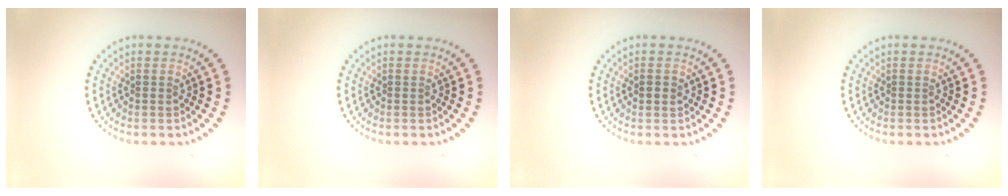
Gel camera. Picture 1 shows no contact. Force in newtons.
{"total": 0.0}
{"total": 1.1, "press": 1.0, "slide": 0.3}
{"total": 0.0}